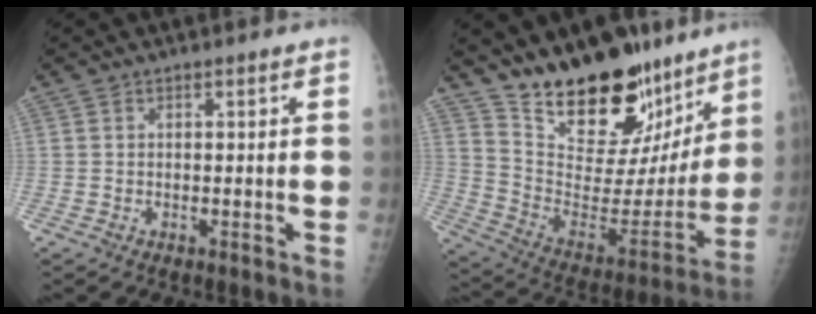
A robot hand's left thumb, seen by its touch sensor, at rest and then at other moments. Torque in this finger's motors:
{"motor_torque": [0.53, 0.38, 1.40, -1.39, 0.10]}